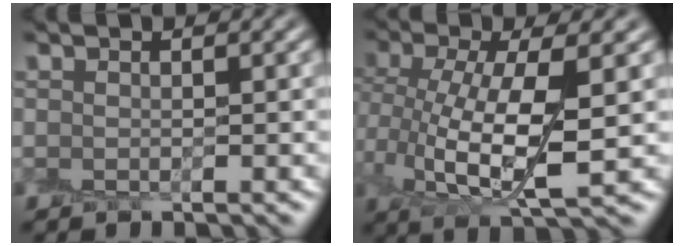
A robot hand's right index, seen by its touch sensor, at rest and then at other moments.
{"total": 6.9, "force": [0.9, 2.9, 6.2], "torque": [-0.129, 0.000, 0.020]}